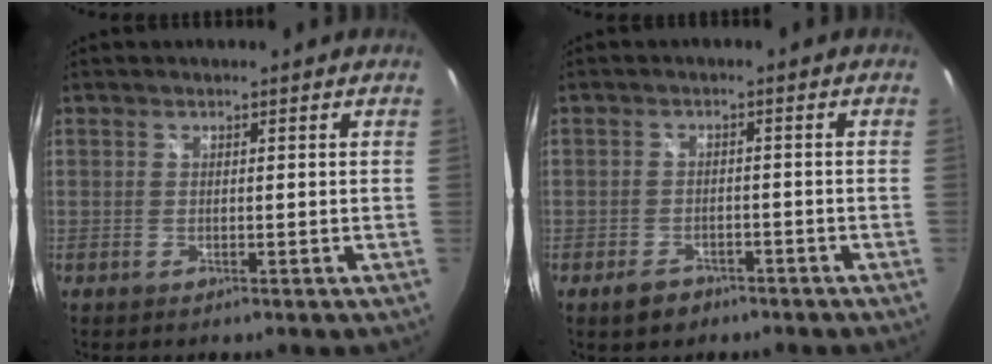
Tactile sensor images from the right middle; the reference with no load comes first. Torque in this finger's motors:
{"motor_torque": [0.30, -0.27, 0.01, 0.01]}